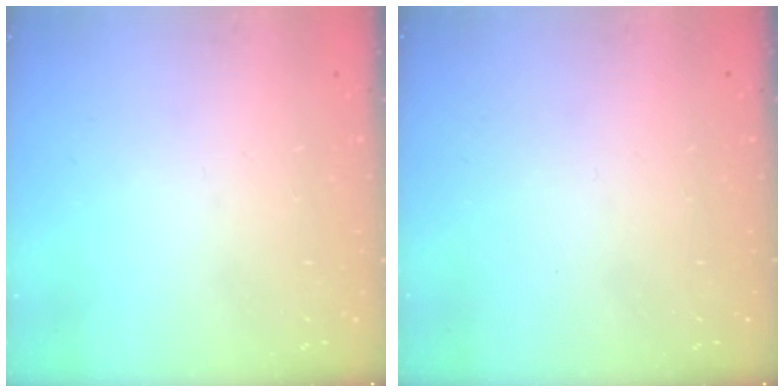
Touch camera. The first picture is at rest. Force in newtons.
{"total": 0.0}